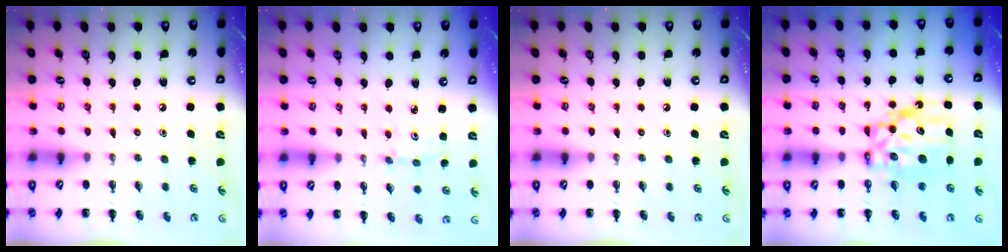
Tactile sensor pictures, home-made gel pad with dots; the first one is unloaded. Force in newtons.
{"total": 2.4, "press": 2.3, "slide": 0.7}
{"total": 0.0}
{"total": 9.7, "press": 9.4, "slide": 2.5}